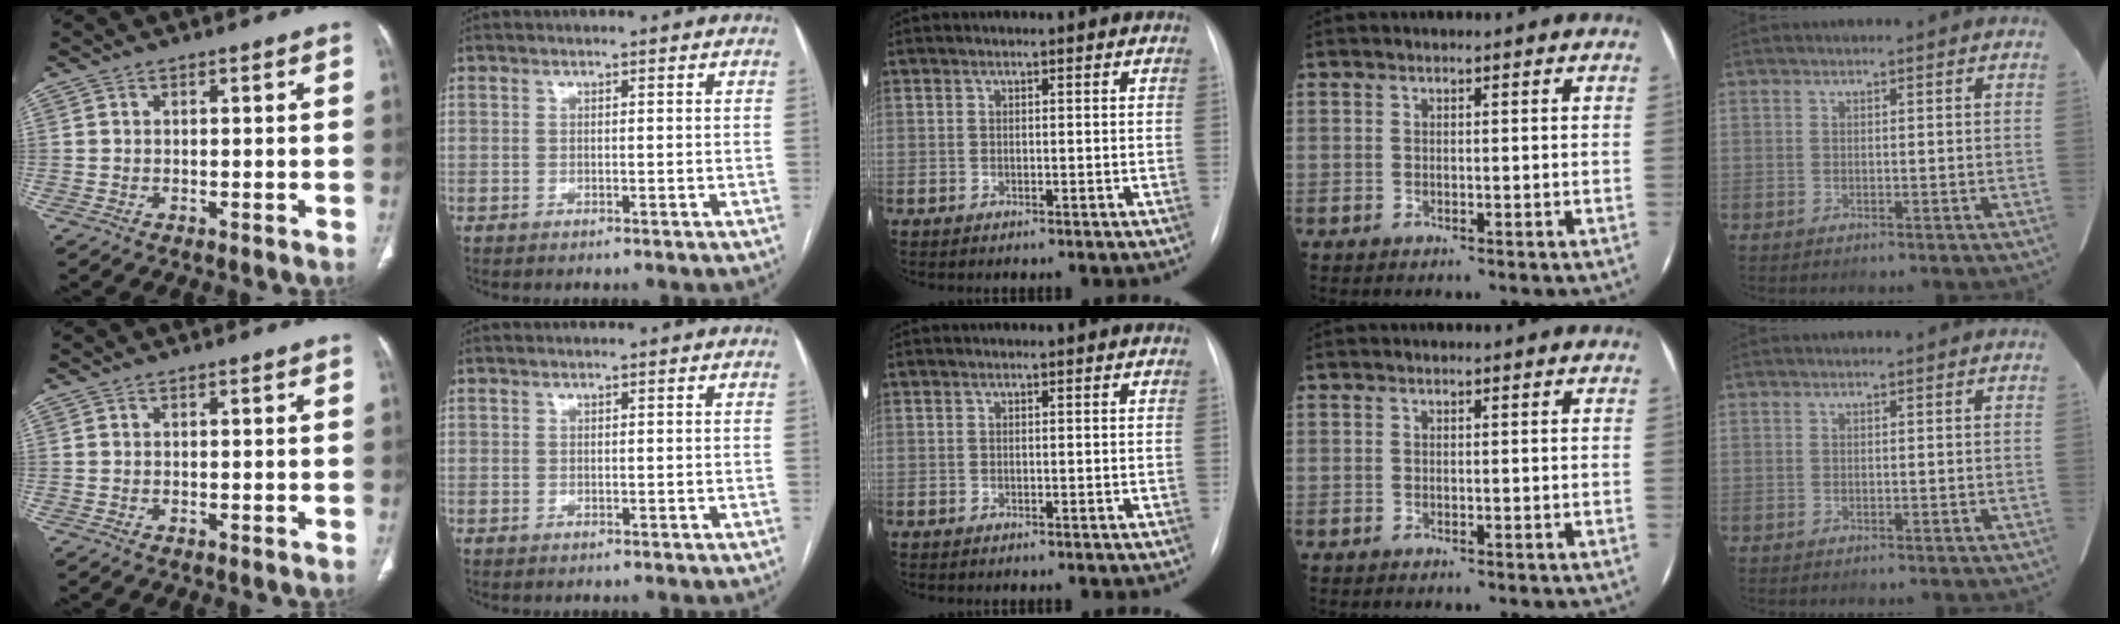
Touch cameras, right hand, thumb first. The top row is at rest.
{}